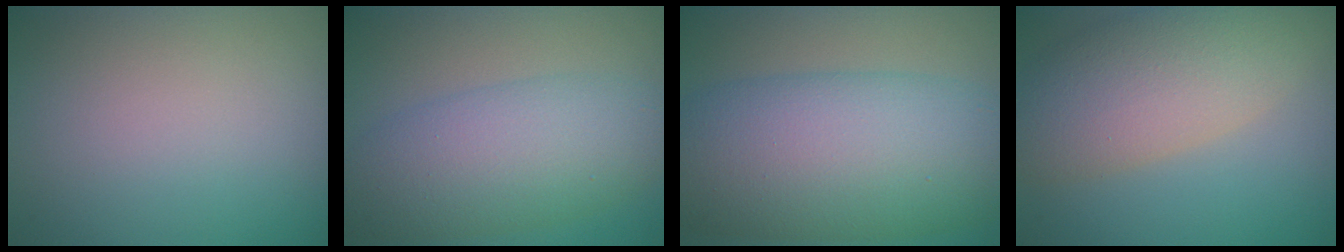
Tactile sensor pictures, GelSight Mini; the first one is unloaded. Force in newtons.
{"total": 6.6, "press": 6.6, "slide": 0.2}
{"total": 11.8, "press": 11.8, "slide": 0.2}
{"total": 6.9, "press": 6.9, "slide": 0.6}